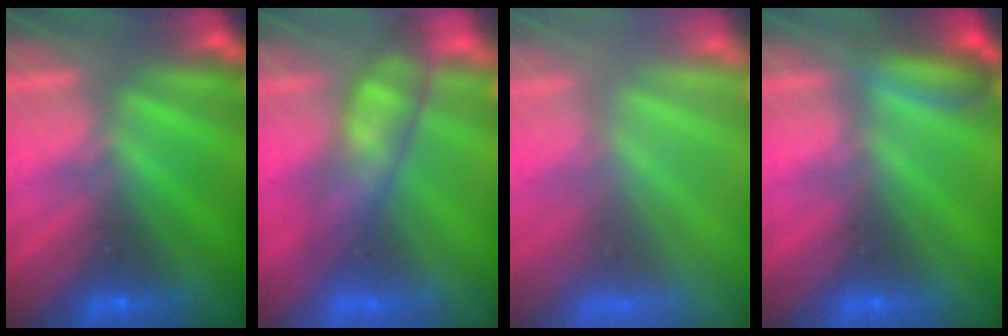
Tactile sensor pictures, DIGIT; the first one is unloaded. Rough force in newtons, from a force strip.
{"total": 4.4}
{"total": 7.3}
{"total": 2.8}